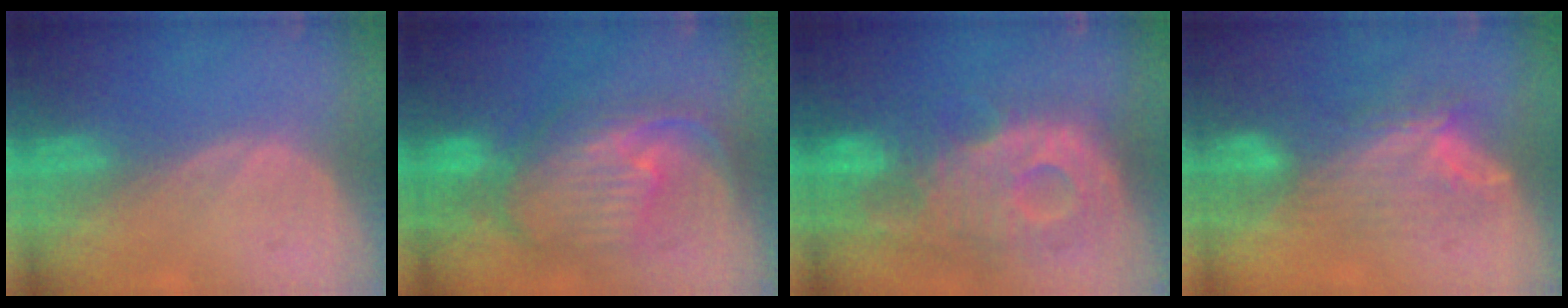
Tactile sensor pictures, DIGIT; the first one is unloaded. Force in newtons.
{"total": 10.8, "press": 9.6, "slide": 5.0}
{"total": 11.8, "press": 10.7, "slide": 5.1}
{"total": 7.1, "press": 6.9, "slide": 1.6}